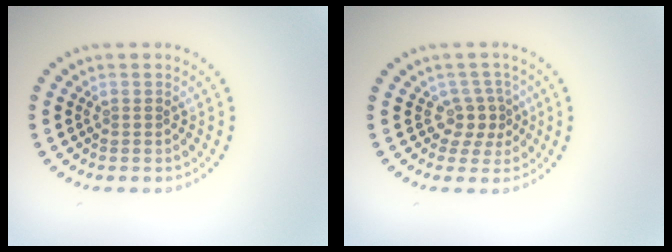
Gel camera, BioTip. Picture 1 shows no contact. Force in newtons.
{"total": 2.4, "press": 1.8, "slide": 1.7}